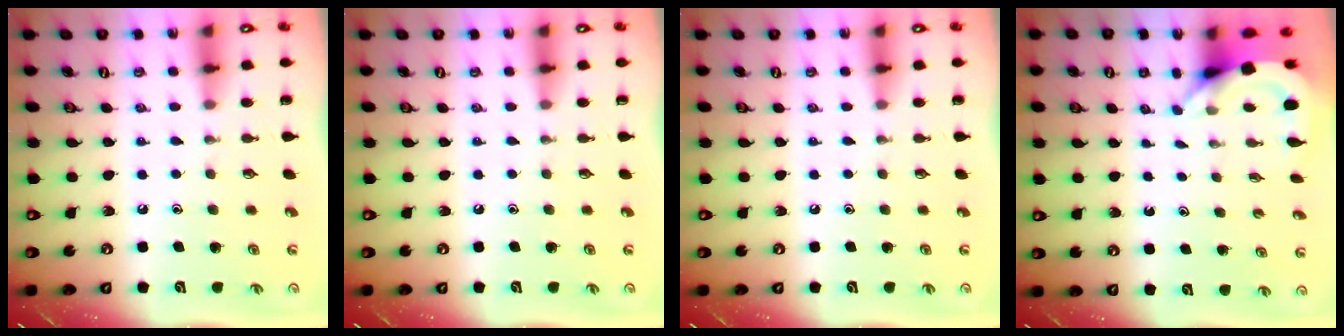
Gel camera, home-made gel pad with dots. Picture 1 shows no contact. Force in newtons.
{"total": 0.0}
{"total": 0.0}
{"total": 3.6, "press": 3.6, "slide": 0.2}